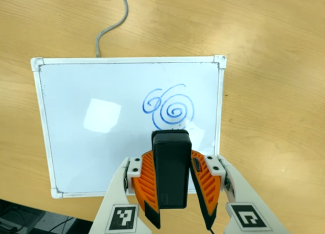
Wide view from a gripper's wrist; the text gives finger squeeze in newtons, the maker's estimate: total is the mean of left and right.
{"total": 7.7, "left": 6.3, "right": 9.1}